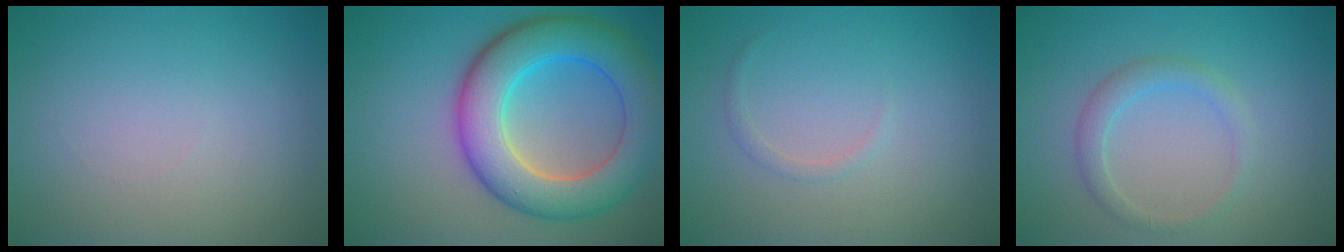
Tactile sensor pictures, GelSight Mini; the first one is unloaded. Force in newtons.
{"total": 9.2, "press": 9.2, "slide": 0.2}
{"total": 0.7, "press": 0.7, "slide": 0.0}
{"total": 2.0, "press": 2.0, "slide": 0.1}